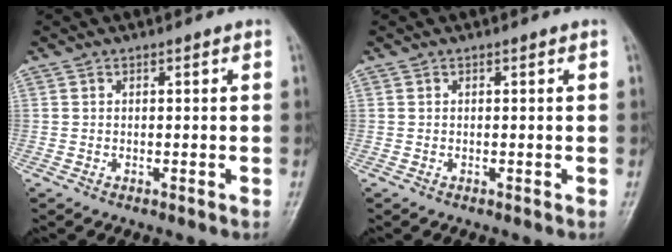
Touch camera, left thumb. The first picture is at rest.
{"total": 0.0}